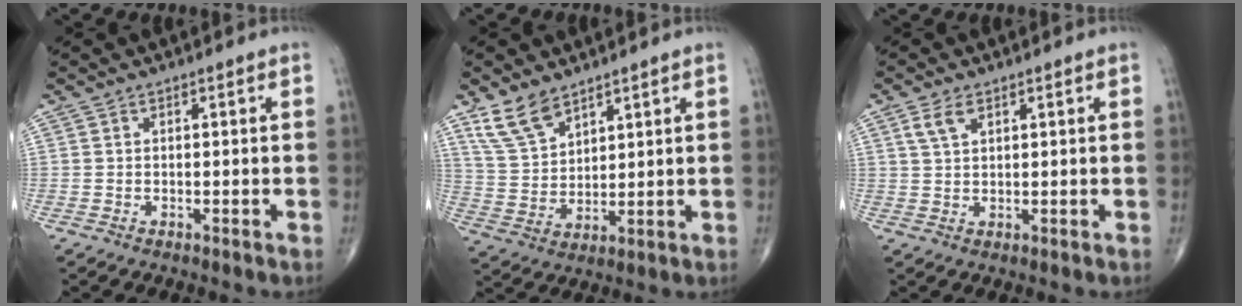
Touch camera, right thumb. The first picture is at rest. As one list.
[{"total": 8.3, "force": [6.0, 4.1, 4.0], "torque": [-0.065, -0.027, 0.130]}, {"total": 3.4, "force": [1.8, 1.7, 2.3], "torque": [-0.045, 0.001, 0.039]}]